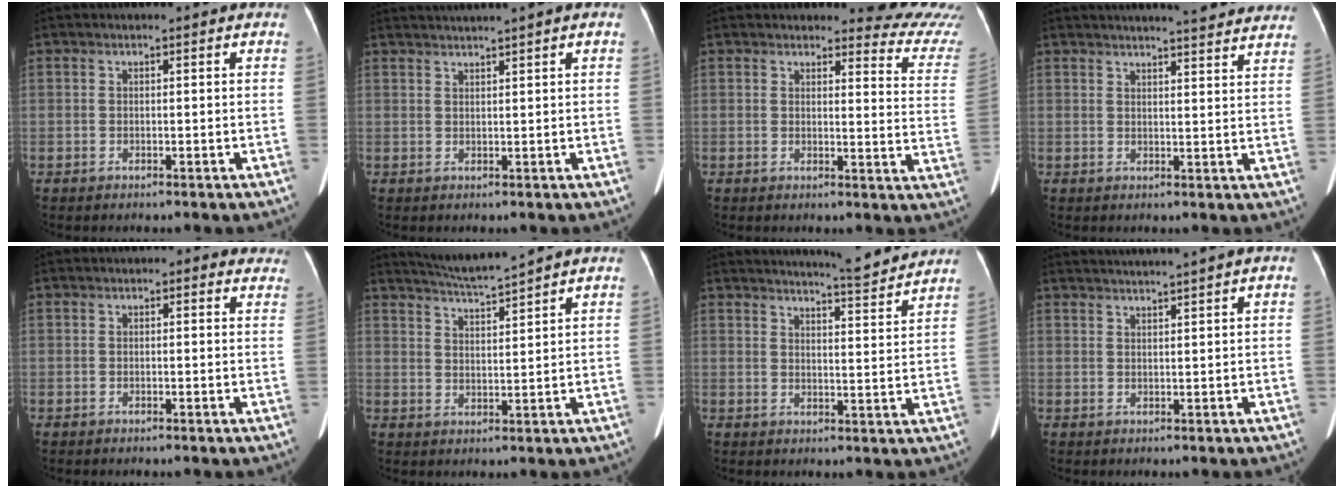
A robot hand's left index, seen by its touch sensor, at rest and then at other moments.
{"total": 4.0, "force": [3.3, -1.0, 2.1], "torque": [-0.033, 0.025, 0.058]}
{"total": 10.8, "force": [10.7, 1.2, 1.0], "torque": [0.019, -0.092, 0.082]}
{"total": 15.0, "force": [13.7, 1.6, 5.9], "torque": [-0.070, 0.009, 0.154]}
{"total": 3.0, "force": [2.3, 1.7, 1.1], "torque": [0.007, 0.007, 0.007]}
{"total": 6.0, "force": [5.6, -1.5, 1.6], "torque": [-0.038, -0.004, 0.106]}
{"total": 8.5, "force": [8.1, -0.4, 2.7], "torque": [-0.047, -0.008, 0.104]}
{"total": 5.5, "force": [4.7, -1.3, 2.5], "torque": [-0.038, 0.021, 0.073]}